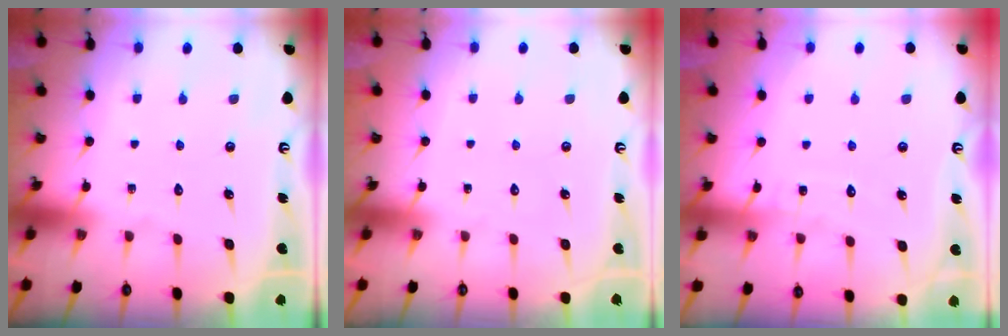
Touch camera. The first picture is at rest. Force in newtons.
{"total": 0.0}
{"total": 5.3, "press": 5.3, "slide": 0.5}